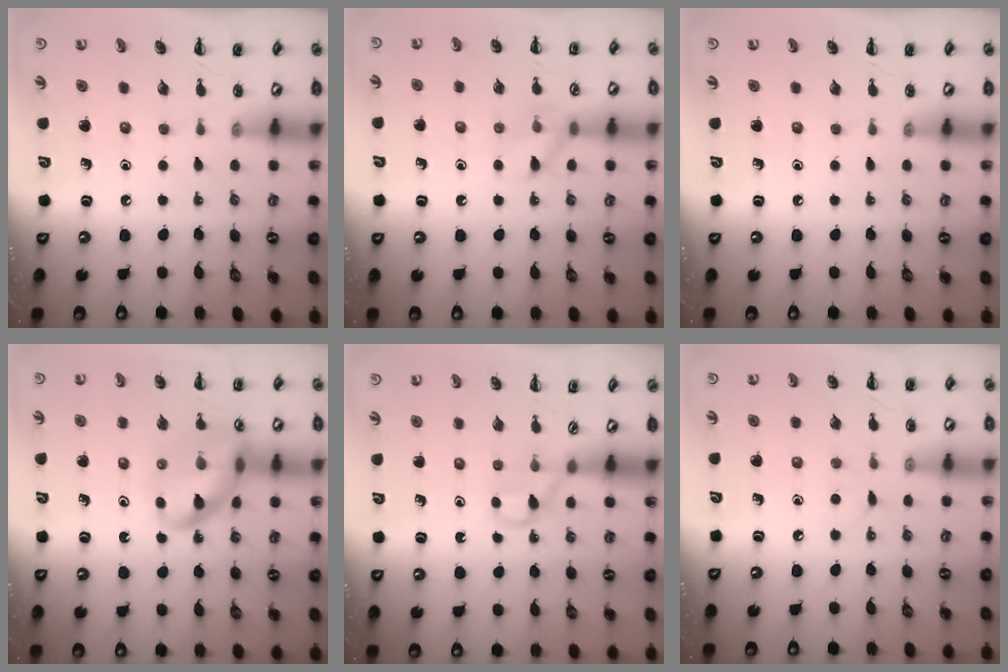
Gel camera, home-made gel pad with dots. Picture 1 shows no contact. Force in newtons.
{"total": 7.7, "press": 7.5, "slide": 1.4}
{"total": 0.0}
{"total": 13.5, "press": 13.4, "slide": 1.8}
{"total": 2.6, "press": 2.5, "slide": 0.9}
{"total": 2.9, "press": 2.8, "slide": 0.9}